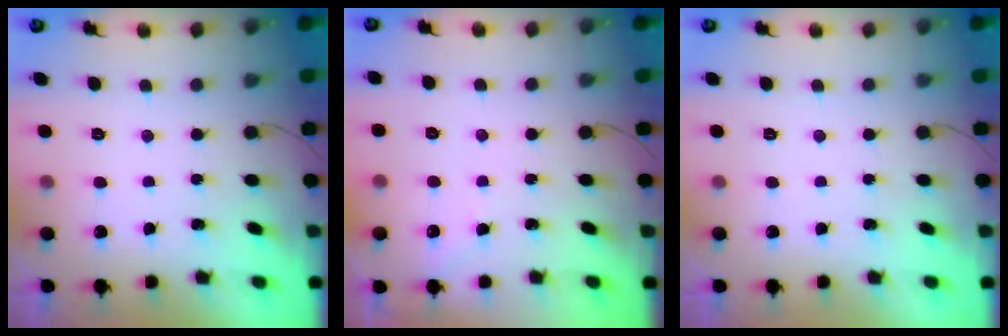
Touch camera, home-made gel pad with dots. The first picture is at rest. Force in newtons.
{"total": 3.0, "press": 3.0, "slide": 0.4}
{"total": 0.0}